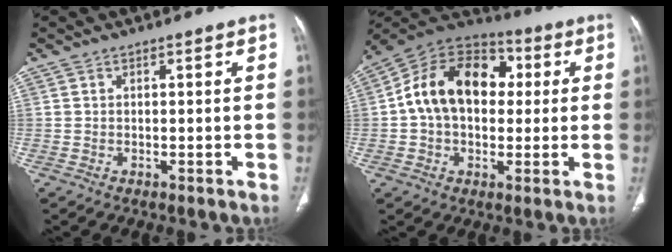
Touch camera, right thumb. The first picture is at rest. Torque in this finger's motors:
{"motor_torque": [0.91, 1.15, 0.99, -0.49, 0.33]}